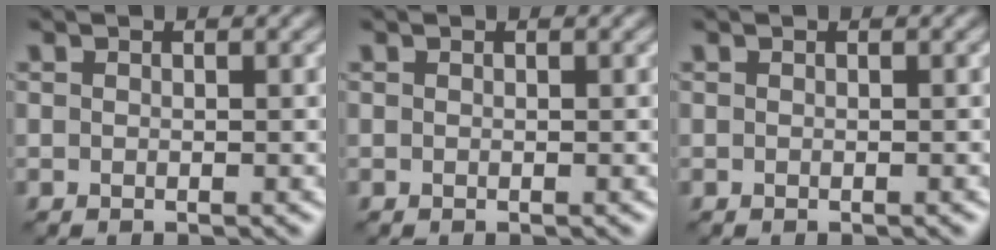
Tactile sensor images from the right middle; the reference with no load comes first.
{"total": 0.0}
{"total": 0.0}